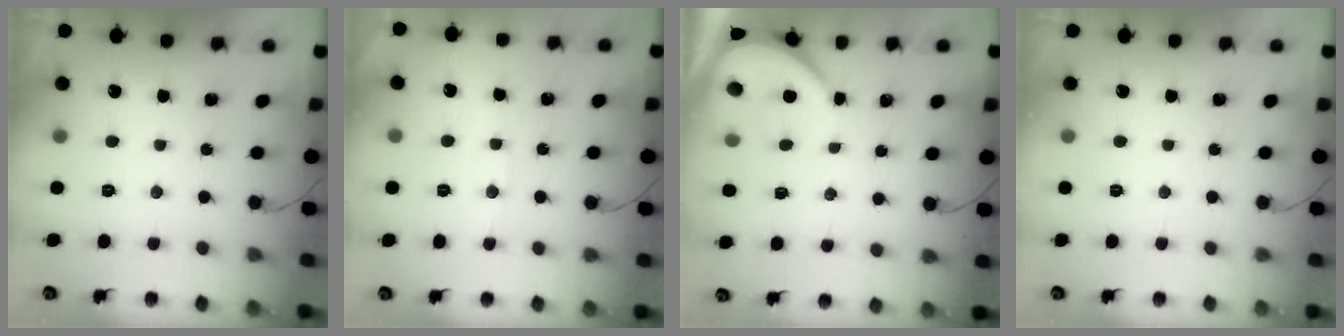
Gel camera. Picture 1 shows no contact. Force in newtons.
{"total": 3.9, "press": 3.8, "slide": 0.3}
{"total": 3.9, "press": 3.9, "slide": 0.6}
{"total": 0.0}